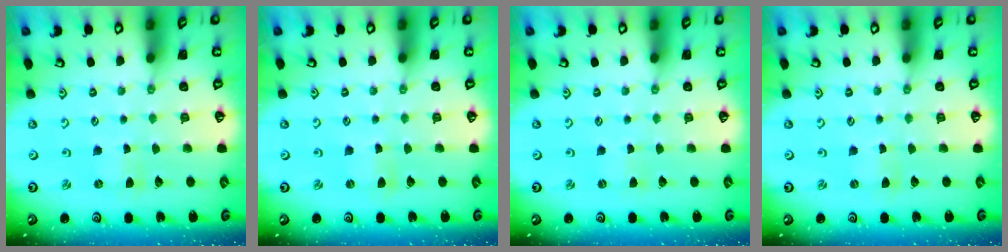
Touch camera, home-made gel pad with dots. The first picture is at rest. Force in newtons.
{"total": 0.7, "press": 0.6, "slide": 0.3}
{"total": 0.7, "press": 0.7, "slide": 0.3}
{"total": 0.0}